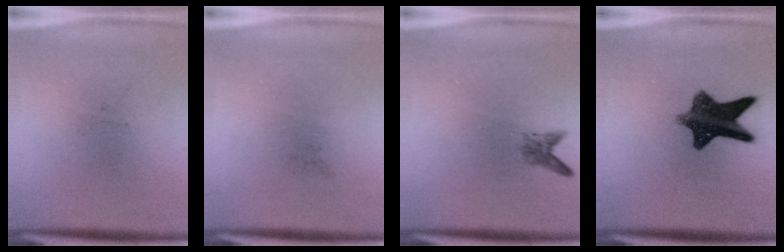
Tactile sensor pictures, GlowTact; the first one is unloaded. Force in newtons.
{"total": 0.0}
{"total": 1.6}
{"total": 10.2}